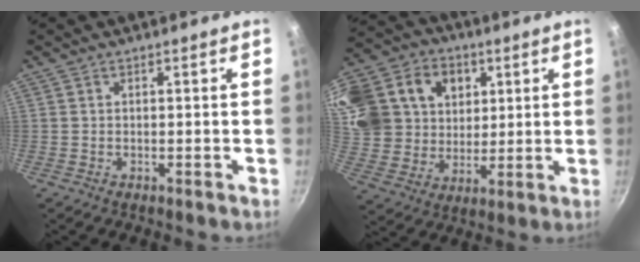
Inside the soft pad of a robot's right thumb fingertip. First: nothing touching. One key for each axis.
{"total": 28.2, "fx": 9.0, "fy": 22.8, "fz": 13.9, "tx": -0.329, "ty": 0.036, "tz": 0.170}